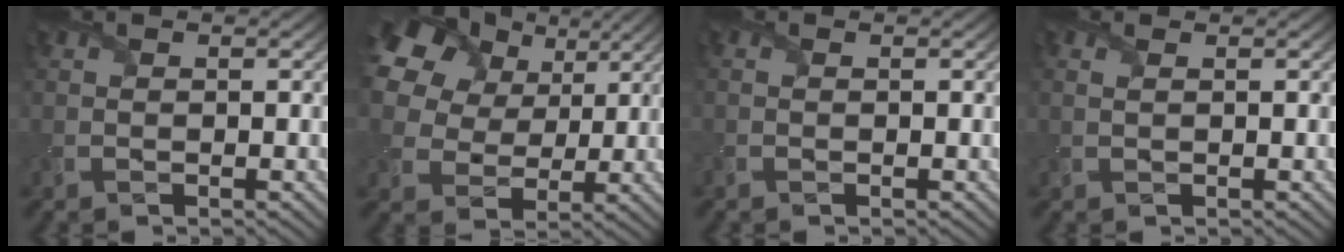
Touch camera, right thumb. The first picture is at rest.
{"total": 20.3, "force": [10.1, 14.3, 10.3], "torque": [-0.290, 0.069, 0.199]}
{"total": 0.5, "force": [-0.3, 0.3, 0.3], "torque": [-0.005, -0.001, -0.004]}
{"total": 0.6, "force": [0.3, 0.1, 0.6], "torque": [-0.011, 0.000, 0.008]}